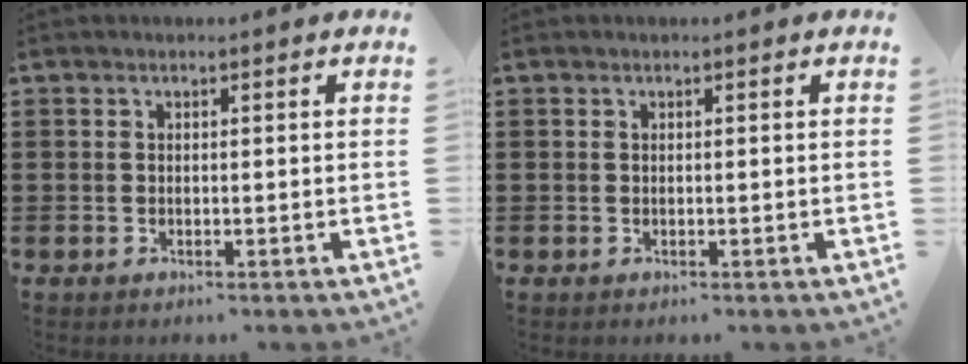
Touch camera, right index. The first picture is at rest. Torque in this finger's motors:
{"motor_torque": [-0.60, 1.43, 0.01, -0.01]}